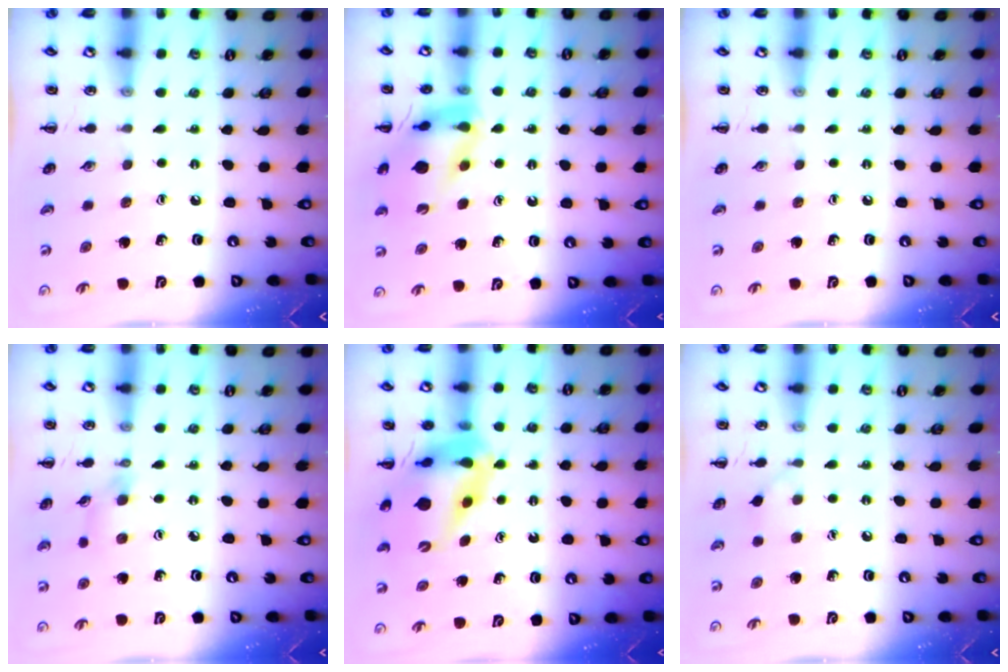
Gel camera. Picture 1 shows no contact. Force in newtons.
{"total": 13.7, "press": 13.5, "slide": 1.9}
{"total": 0.0}
{"total": 3.5, "press": 3.2, "slide": 1.4}
{"total": 13.3, "press": 12.6, "slide": 4.0}
{"total": 2.9, "press": 2.6, "slide": 1.1}